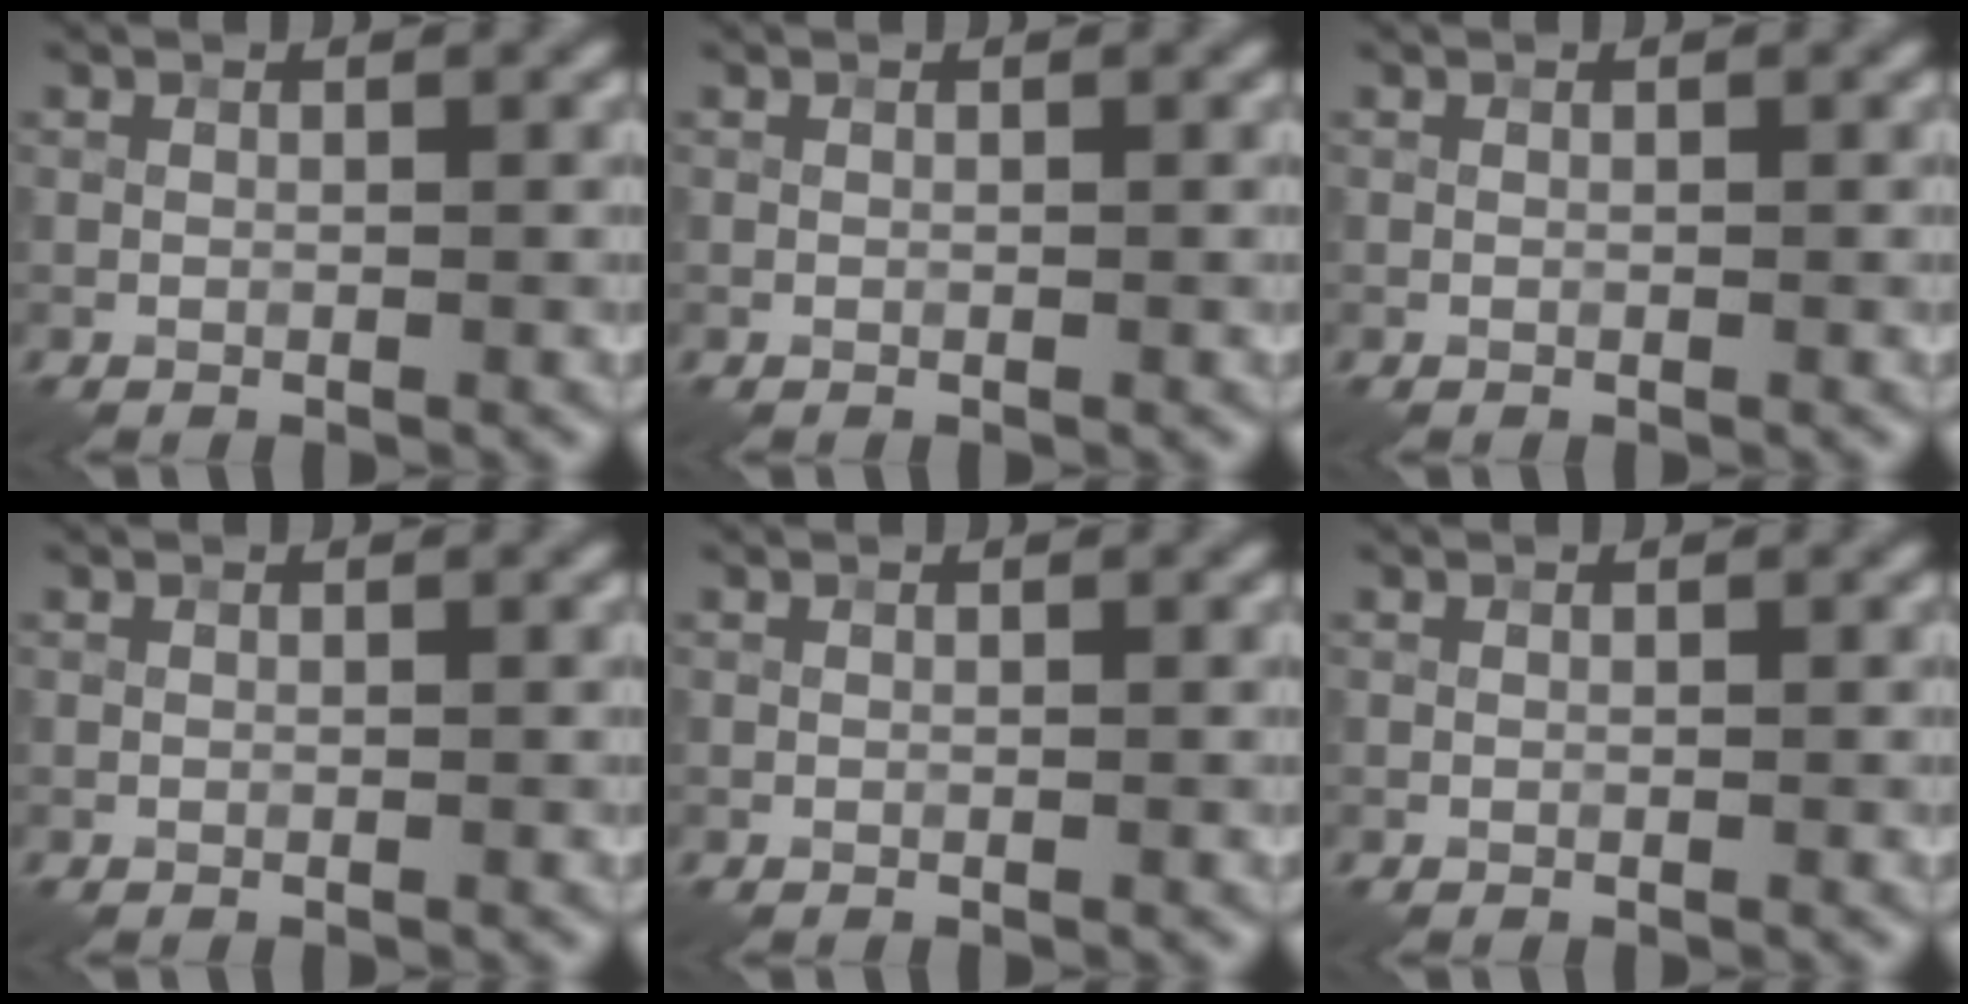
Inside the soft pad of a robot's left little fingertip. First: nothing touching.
{"total": 0.0}
{"total": 0.0}
{"total": 0.0}
{"total": 0.0}
{"total": 0.0}